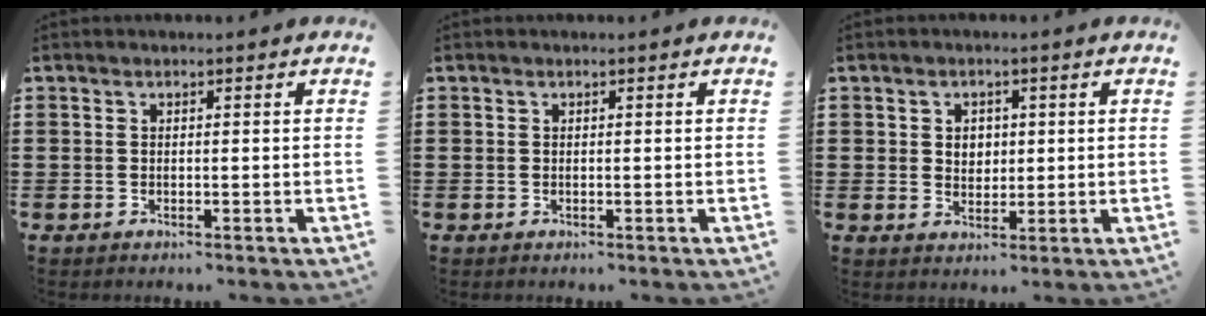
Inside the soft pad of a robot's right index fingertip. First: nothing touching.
{"total": 0.0}
{"total": 2.5, "force": [0.6, 2.1, 1.2], "torque": [-0.022, 0.008, 0.007]}